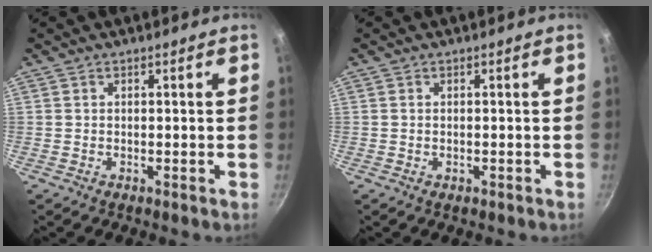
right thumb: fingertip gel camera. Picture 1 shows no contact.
{"total": 0.5, "force": [-0.2, 0.3, 0.4], "torque": [-0.004, 0.001, -0.004]}